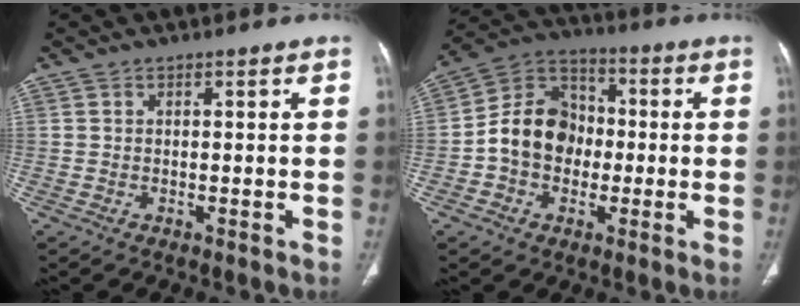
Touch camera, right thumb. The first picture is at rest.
{"total": 12.8, "force": [-1.4, 10.2, 7.6], "torque": [-0.108, 0.042, -0.037]}